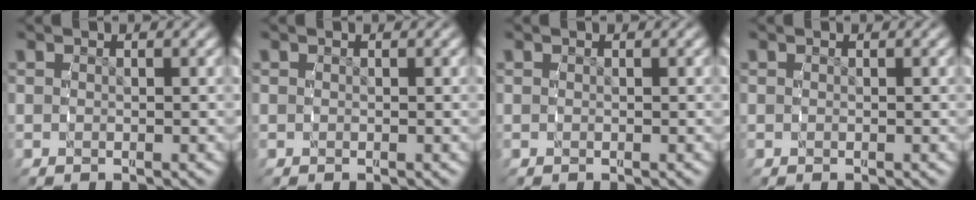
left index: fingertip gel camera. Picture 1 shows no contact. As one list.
[{"total": 0.0}, {"total": 0.0}, {"total": 0.0}]